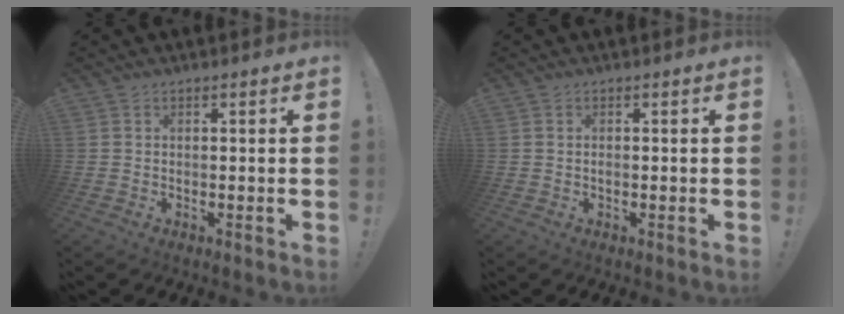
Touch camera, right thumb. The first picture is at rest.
{"total": 0.6, "force": [-0.3, 0.4, 0.2], "torque": [-0.009, 0.005, -0.006]}